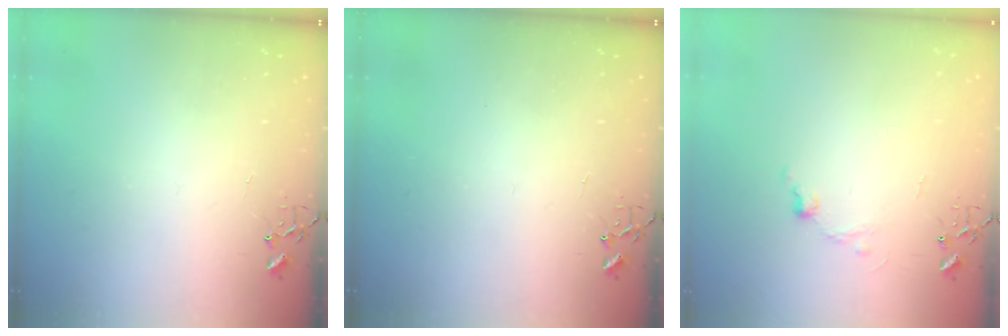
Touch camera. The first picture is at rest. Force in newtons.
{"total": 0.0}
{"total": 6.8, "press": 6.8, "slide": 0.7}